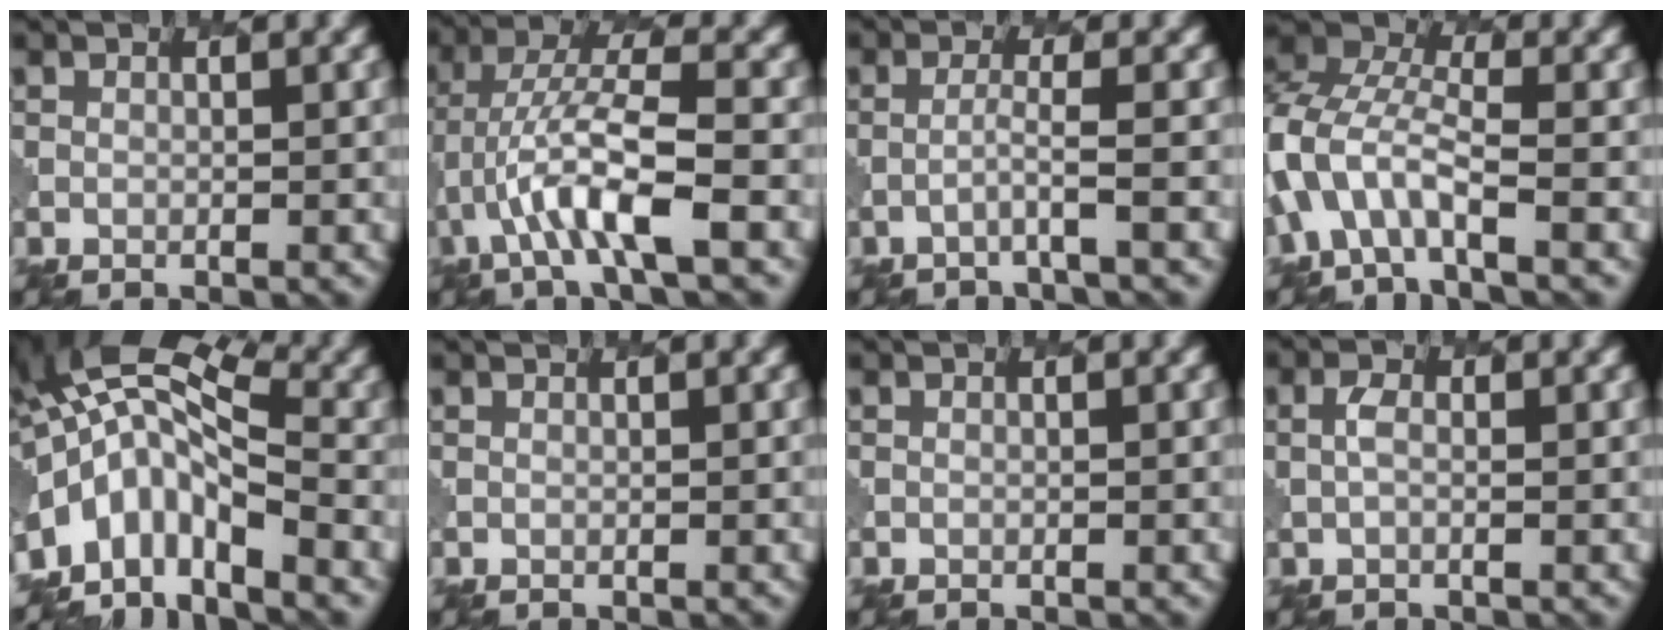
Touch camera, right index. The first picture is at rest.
{"total": 6.7, "force": [-2.3, 1.4, 6.1], "torque": [-0.120, 0.013, -0.046]}
{"total": 1.6, "force": [-0.6, 0.0, 1.5], "torque": [-0.018, 0.006, -0.025]}
{"total": 6.5, "force": [-2.4, 3.3, 5.0], "torque": [-0.119, 0.010, -0.058]}
{"total": 8.5, "force": [-2.7, 4.4, 6.8], "torque": [-0.118, 0.009, -0.063]}
{"total": 0.8, "force": [0.6, 0.3, 0.5], "torque": [-0.004, -0.001, 0.007]}
{"total": 0.0}
{"total": 1.1, "force": [0.2, 0.5, 0.9], "torque": [-0.023, 0.004, 0.003]}